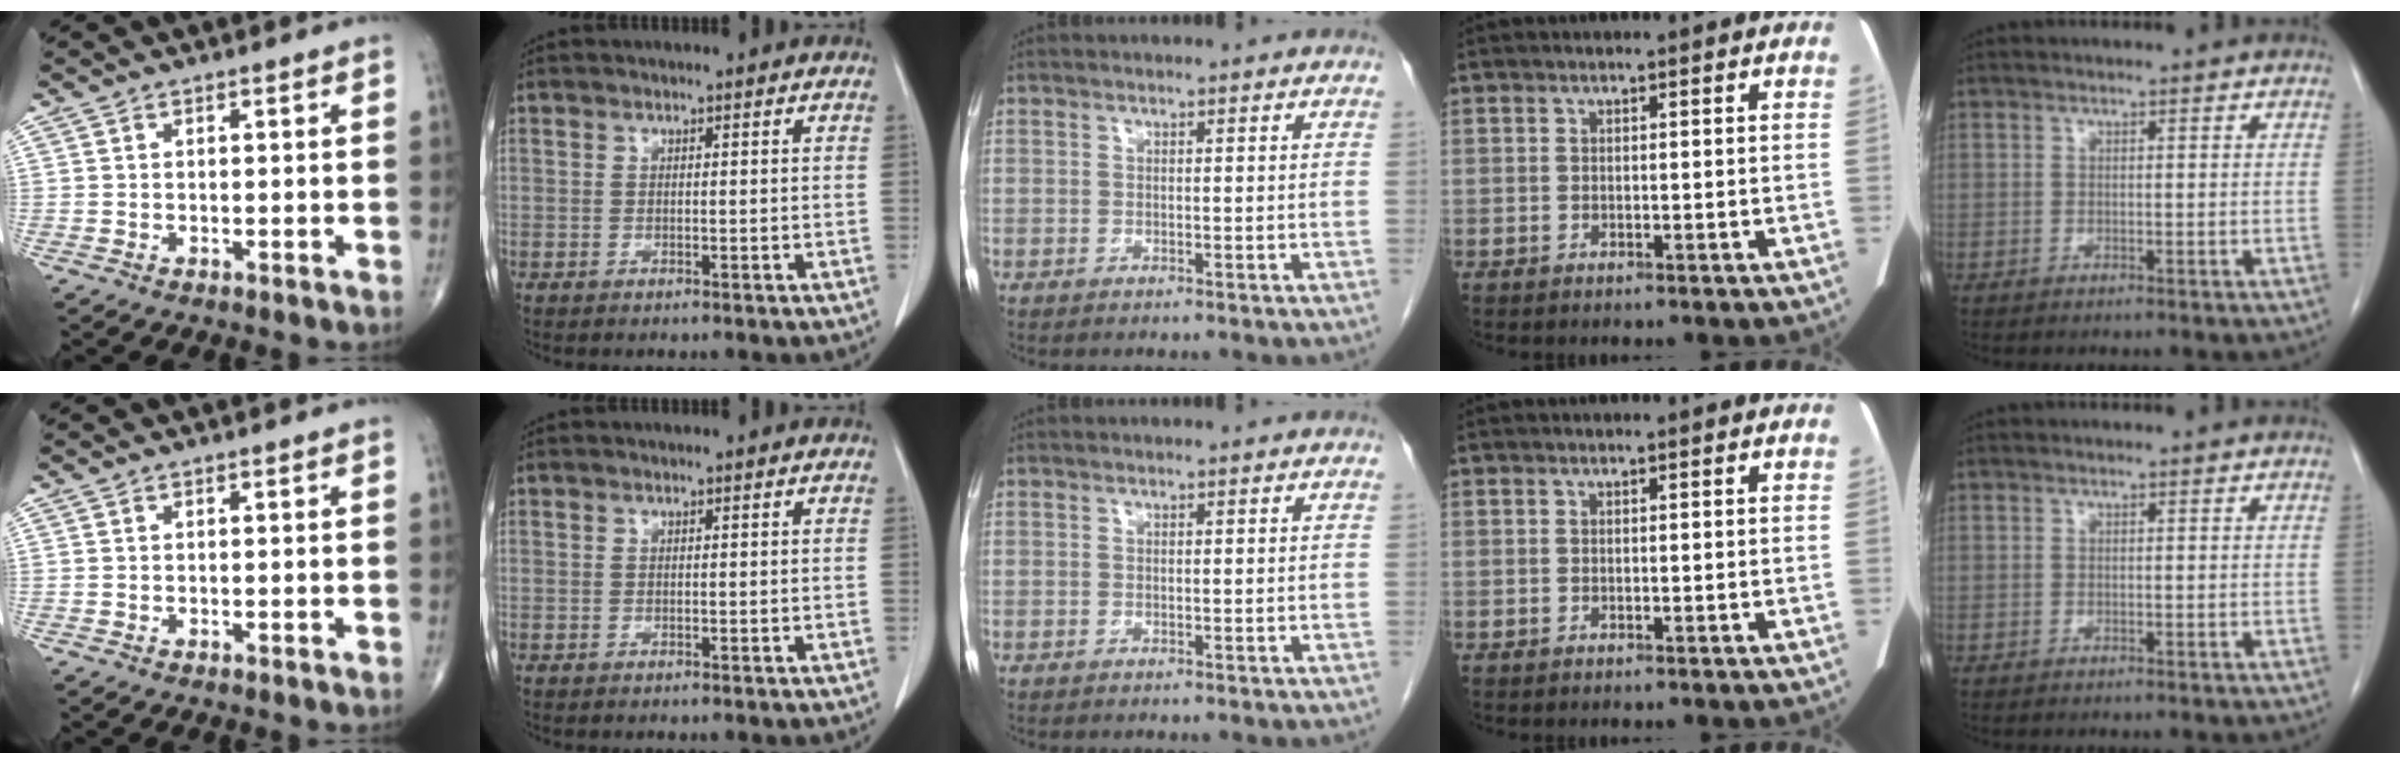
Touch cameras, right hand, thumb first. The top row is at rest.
{}